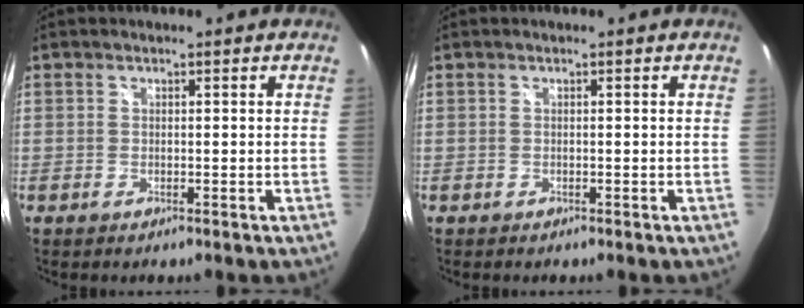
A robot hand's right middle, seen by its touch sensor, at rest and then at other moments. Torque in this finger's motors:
{"motor_torque": [0.12, -0.30, 0.01, 0.01]}